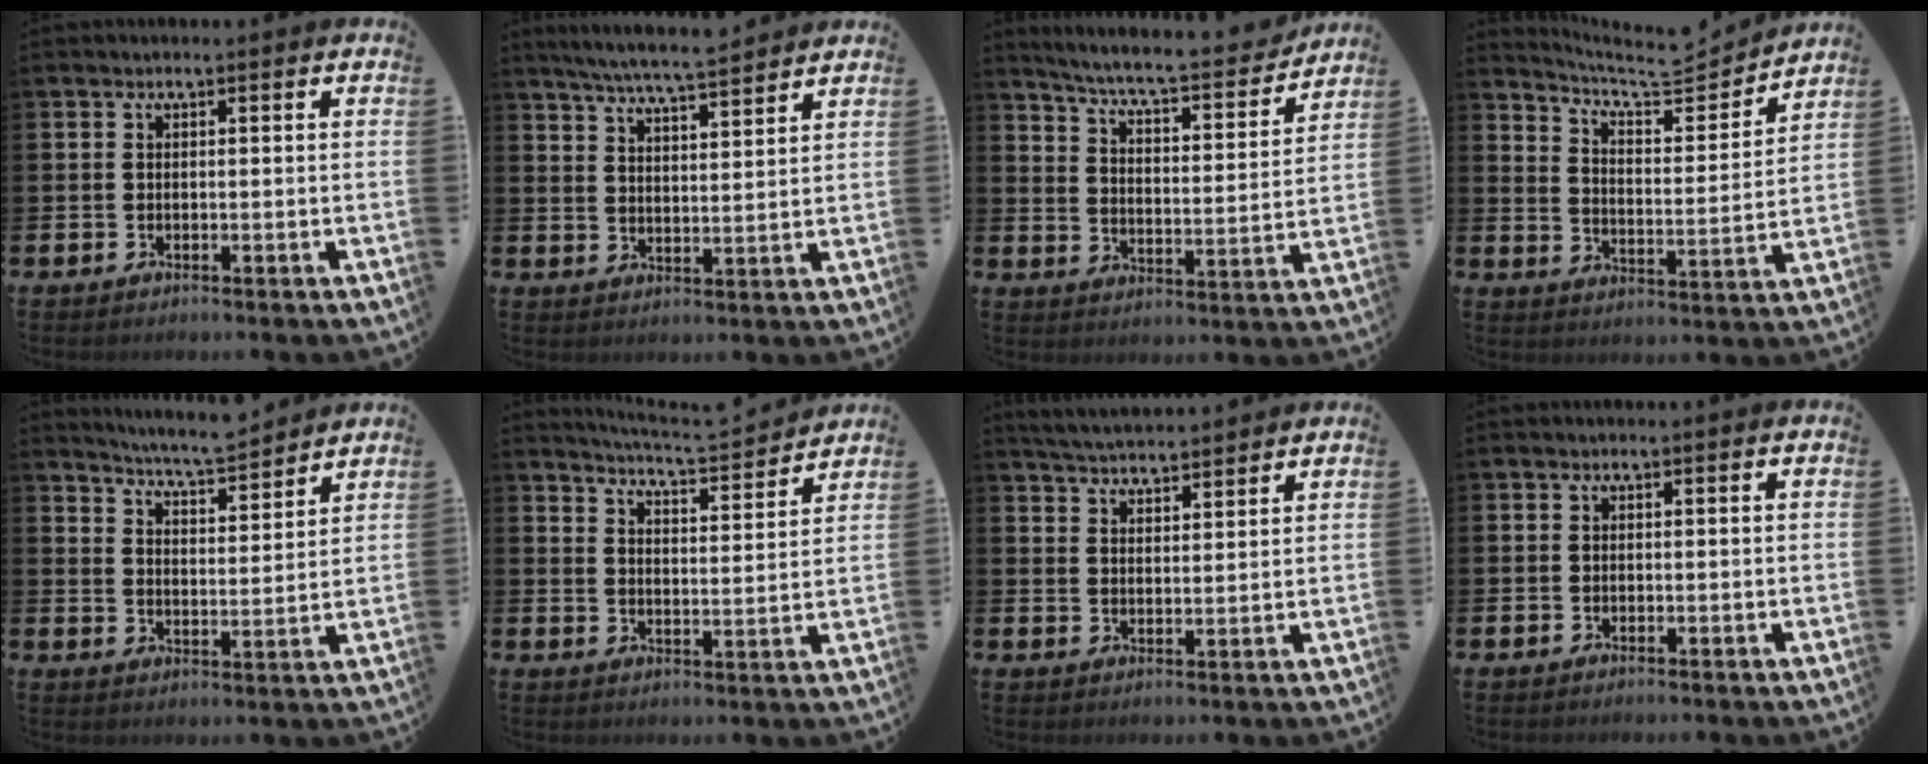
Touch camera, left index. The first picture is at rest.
{"total": 6.3, "force": [6.1, -0.1, 1.6], "torque": [-0.049, -0.035, 0.107]}
{"total": 7.3, "force": [6.8, 0.5, 2.6], "torque": [-0.073, -0.052, 0.112]}
{"total": 6.4, "force": [6.0, 1.3, 1.8], "torque": [-0.063, -0.044, 0.099]}
{"total": 6.3, "force": [6.3, -0.1, 0.9], "torque": [-0.037, -0.043, 0.110]}
{"total": 5.9, "force": [5.8, 0.1, 1.0], "torque": [-0.037, -0.043, 0.099]}
{"total": 4.8, "force": [4.8, 0.3, 0.2], "torque": [-0.015, -0.027, 0.086]}
{"total": 0.0}